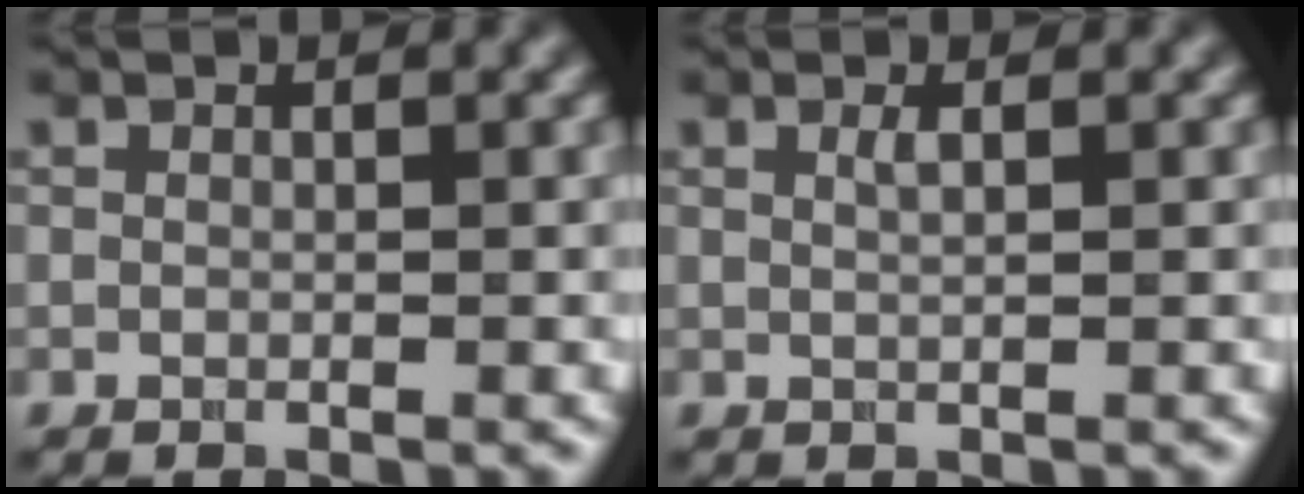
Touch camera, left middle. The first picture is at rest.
{"total": 0.9, "force": [0.2, 0.3, 0.9], "torque": [-0.012, 0.002, 0.005]}